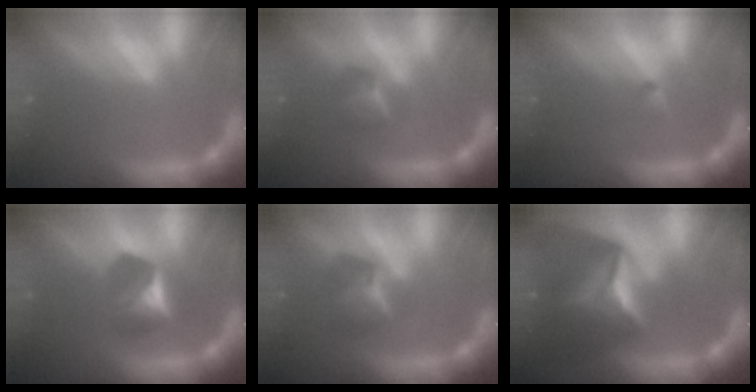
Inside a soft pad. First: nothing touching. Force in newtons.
{"total": 2.4}
{"total": 0.9}
{"total": 3.4}
{"total": 3.4}
{"total": 9.4}